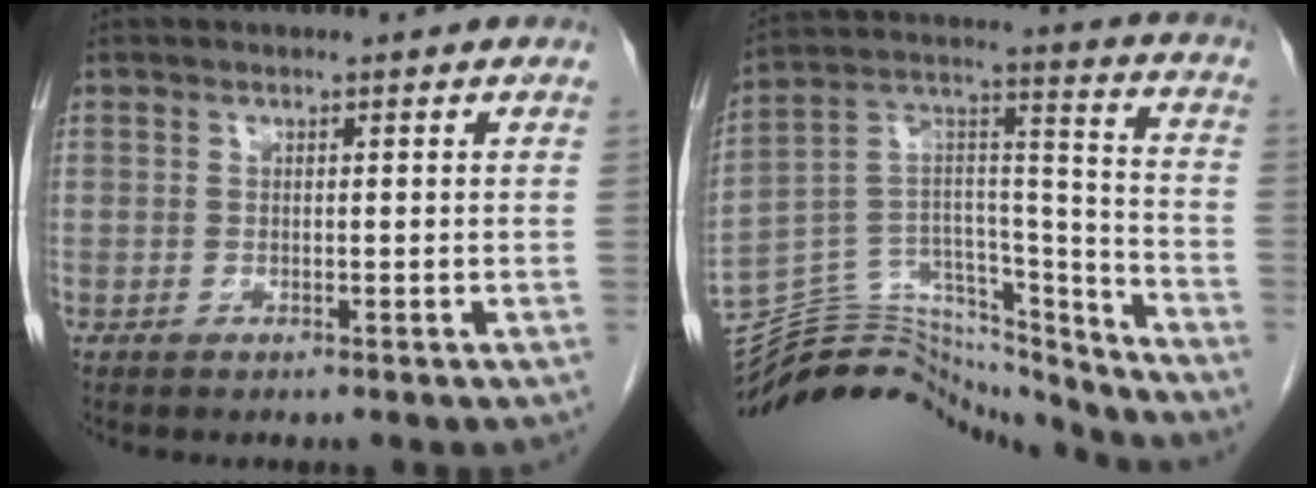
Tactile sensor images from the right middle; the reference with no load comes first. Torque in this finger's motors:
{"motor_torque": [-0.42, -0.44, -0.32, -0.13]}